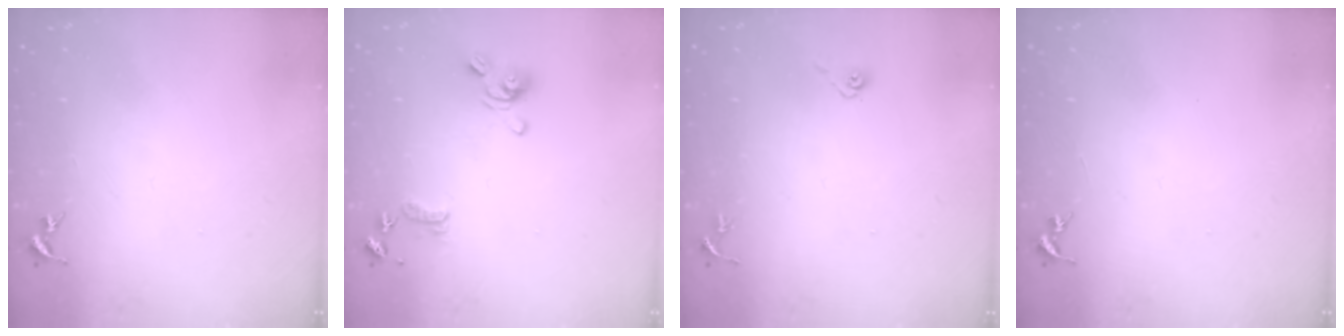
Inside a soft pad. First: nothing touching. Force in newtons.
{"total": 9.8, "press": 9.7, "slide": 1.7}
{"total": 3.7, "press": 3.2, "slide": 1.9}
{"total": 0.0}